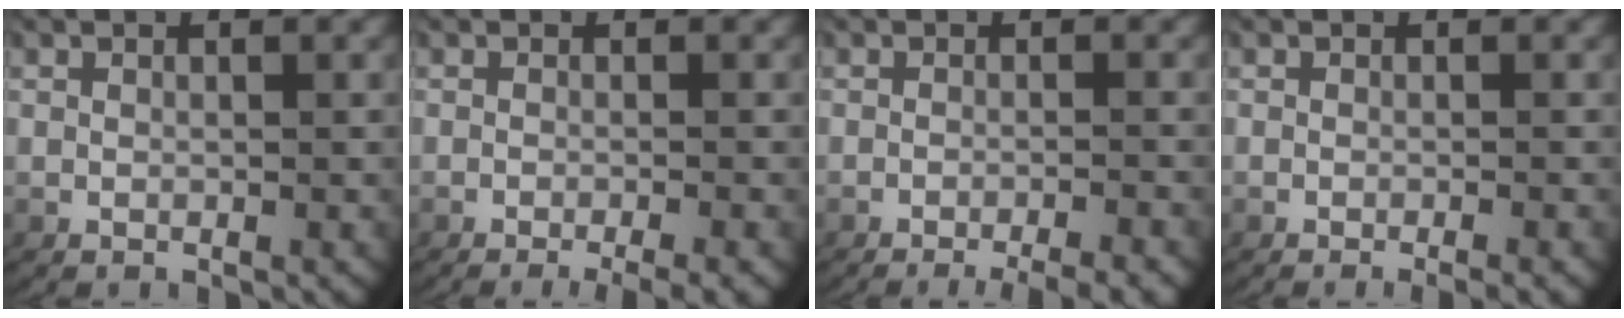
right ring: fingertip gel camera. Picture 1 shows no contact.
{"total": 4.0, "force": [-3.2, 0.8, 2.4], "torque": [-0.019, -0.001, -0.047]}
{"total": 4.6, "force": [-4.0, 0.9, 2.1], "torque": [-0.012, -0.002, -0.061]}
{"total": 1.9, "force": [-1.5, 0.3, 1.2], "torque": [-0.002, 0.005, -0.025]}